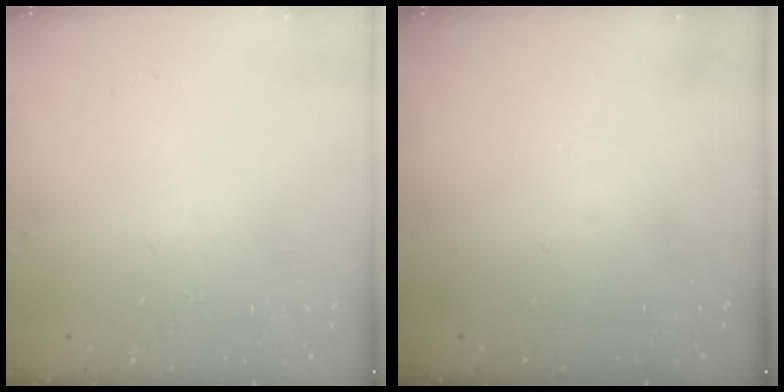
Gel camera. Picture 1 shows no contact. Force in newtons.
{"total": 0.0}